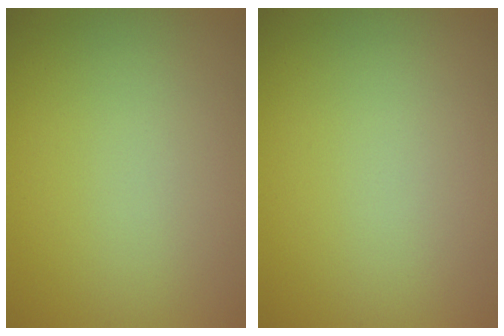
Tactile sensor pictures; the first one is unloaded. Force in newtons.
{"total": 0.0}